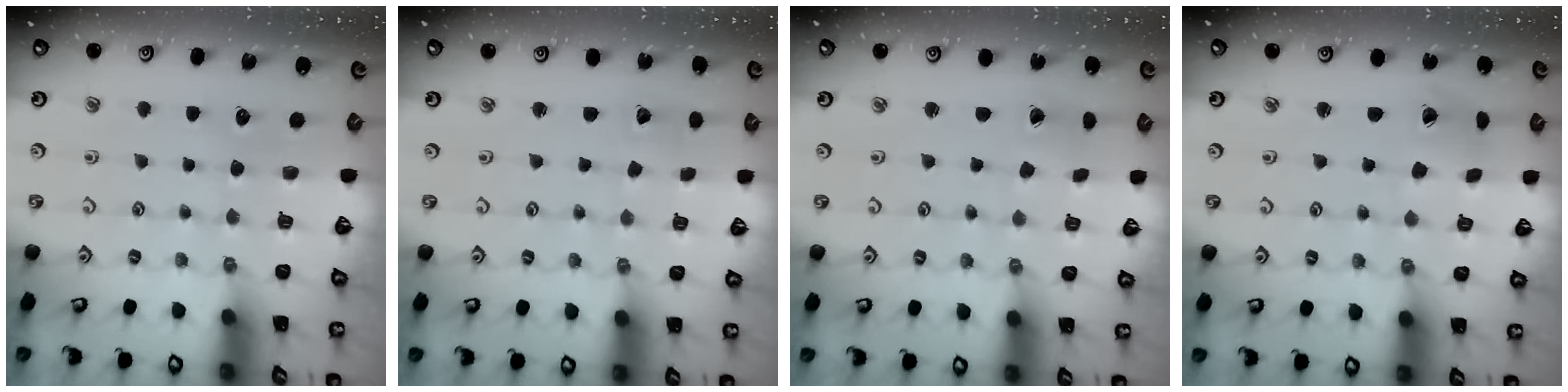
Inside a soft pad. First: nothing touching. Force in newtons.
{"total": 1.5, "press": 1.5, "slide": 0.0}
{"total": 2.8, "press": 2.8, "slide": 0.2}
{"total": 1.4, "press": 1.4, "slide": 0.2}